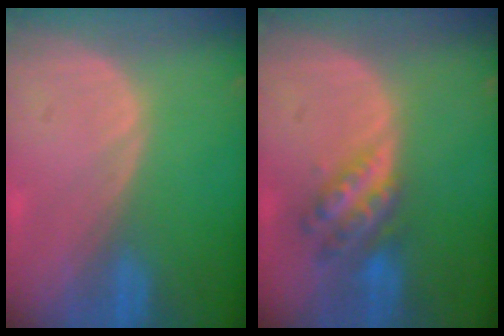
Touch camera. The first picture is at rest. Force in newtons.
{"total": 6.2, "press": 5.4, "slide": 3.0}